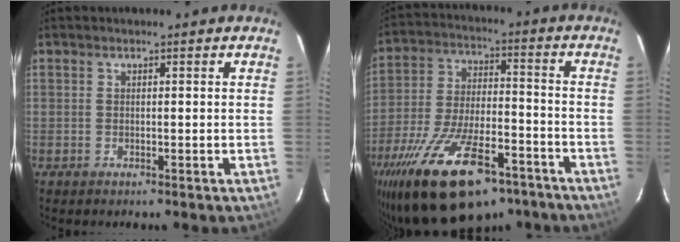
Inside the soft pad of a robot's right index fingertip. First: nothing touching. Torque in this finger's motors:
{"motor_torque": [2.04, -0.10, 0.72, 0.21]}